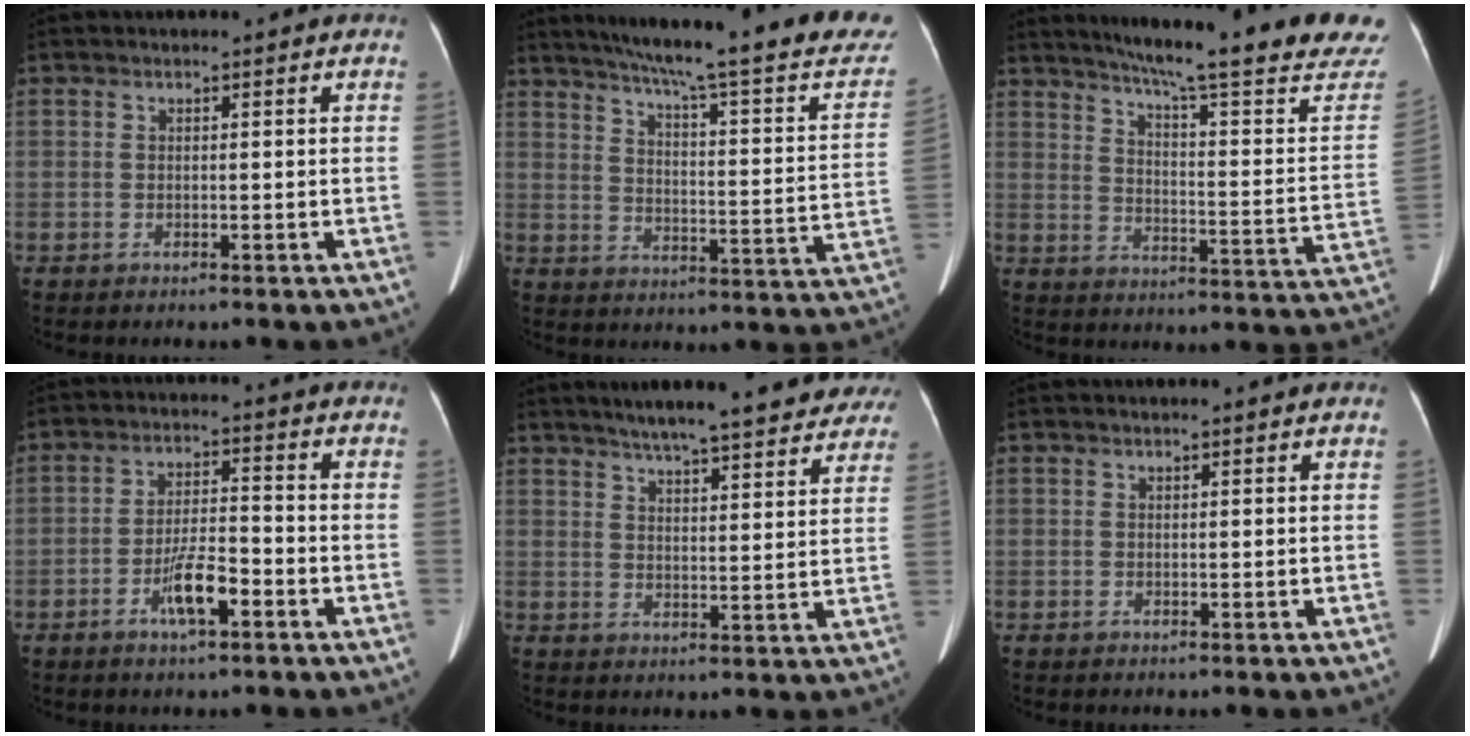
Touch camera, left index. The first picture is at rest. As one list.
[{"total": 28.2, "force": [23.9, 2.4, 14.9], "torque": [-0.216, -0.054, 0.292]}, {"total": 26.2, "force": [22.6, 0.9, 13.2], "torque": [-0.188, -0.076, 0.279]}, {"total": 6.1, "force": [-3.0, 1.3, 5.1], "torque": [-0.102, 0.002, -0.054]}, {"total": 20.7, "force": [17.7, 3.6, 10.1], "torque": [-0.140, 0.013, 0.221]}, {"total": 0.7, "force": [0.6, -0.1, 0.3], "torque": [-0.006, 0.010, 0.013]}]